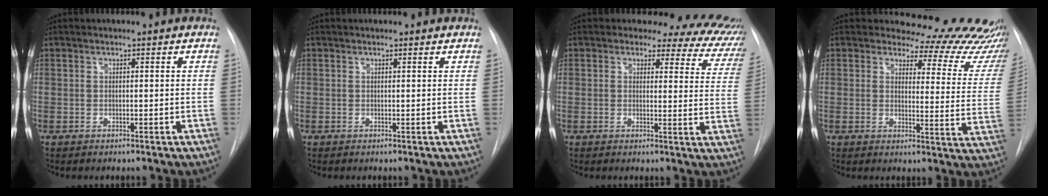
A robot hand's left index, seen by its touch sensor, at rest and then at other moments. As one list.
[{"total": 1.3, "force": [1.2, 0.5, 0.2], "torque": [-0.012, 0.012, 0.011]}, {"total": 13.3, "force": [11.0, 5.8, 4.7], "torque": [-0.025, -0.024, 0.086]}, {"total": 17.3, "force": [16.3, 4.9, 2.8], "torque": [0.009, -0.097, 0.148]}]